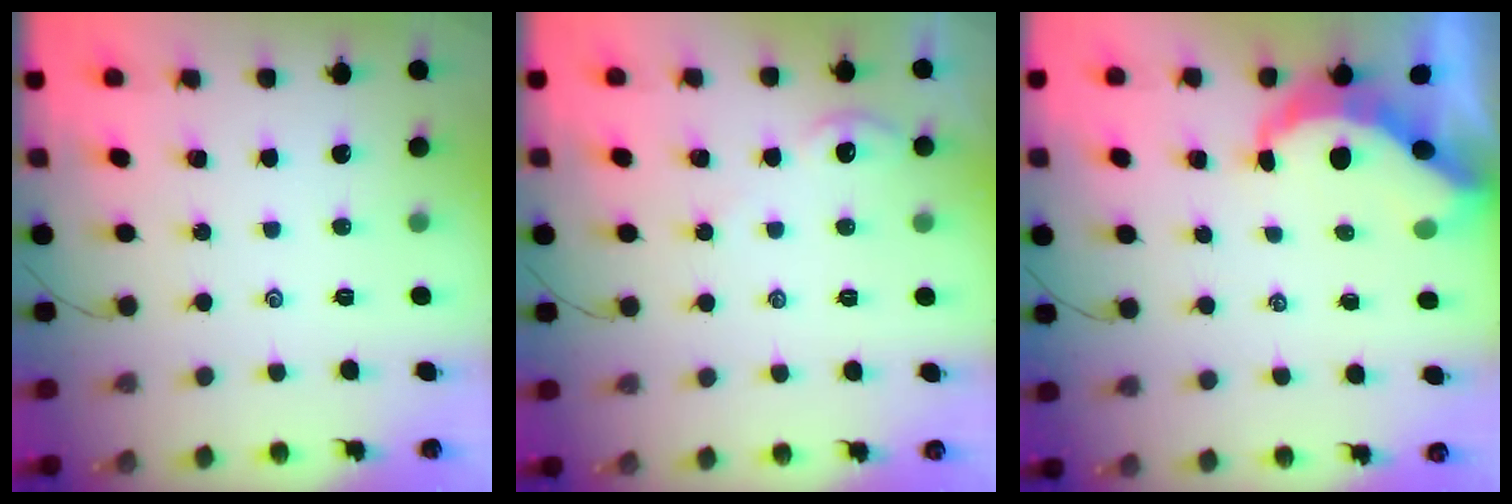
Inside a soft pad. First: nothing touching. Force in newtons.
{"total": 1.3, "press": 1.2, "slide": 0.4}
{"total": 6.3, "press": 6.3, "slide": 0.8}